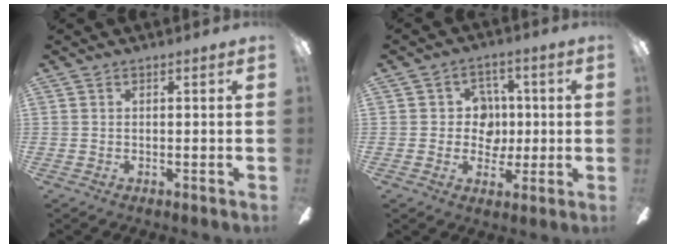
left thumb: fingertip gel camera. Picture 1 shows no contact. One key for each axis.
{"total": 7.2, "fx": 0.1, "fy": 6.7, "fz": 2.5, "tx": -0.024, "ty": 0.007, "tz": 0.000}